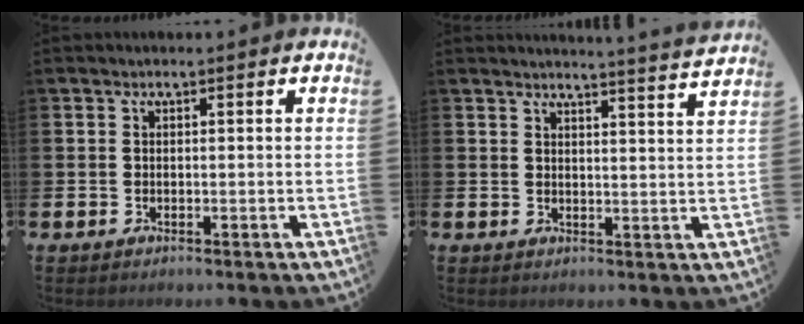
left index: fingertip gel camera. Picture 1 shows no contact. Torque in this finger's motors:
{"motor_torque": [-0.63, -0.56, -1.05, -0.08]}